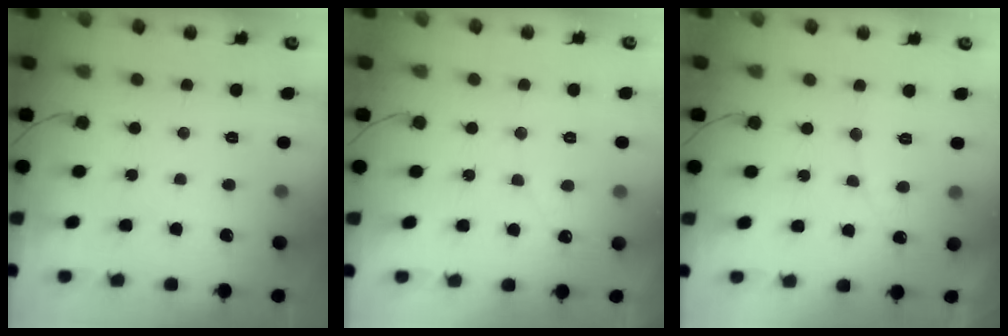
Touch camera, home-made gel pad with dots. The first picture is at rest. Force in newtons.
{"total": 2.7, "press": 2.7, "slide": 0.1}
{"total": 5.3, "press": 5.3, "slide": 0.2}